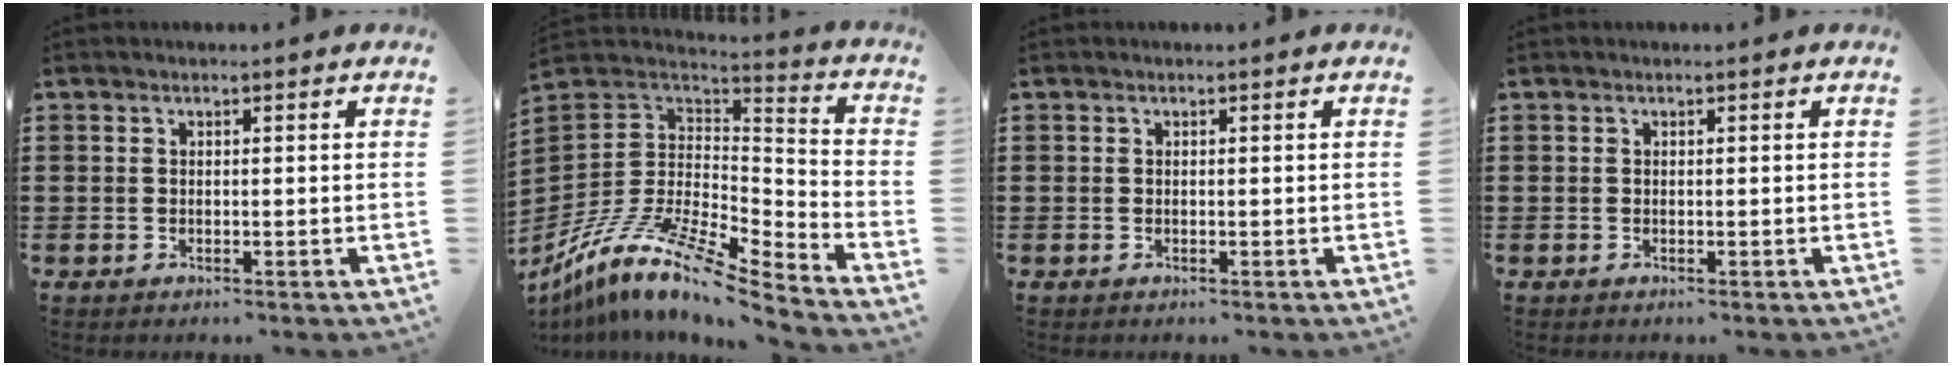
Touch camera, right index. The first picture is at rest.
{"total": 12.0, "force": [-8.4, 3.0, 8.0], "torque": [-0.174, 0.004, -0.168]}
{"total": 0.0}
{"total": 0.0}